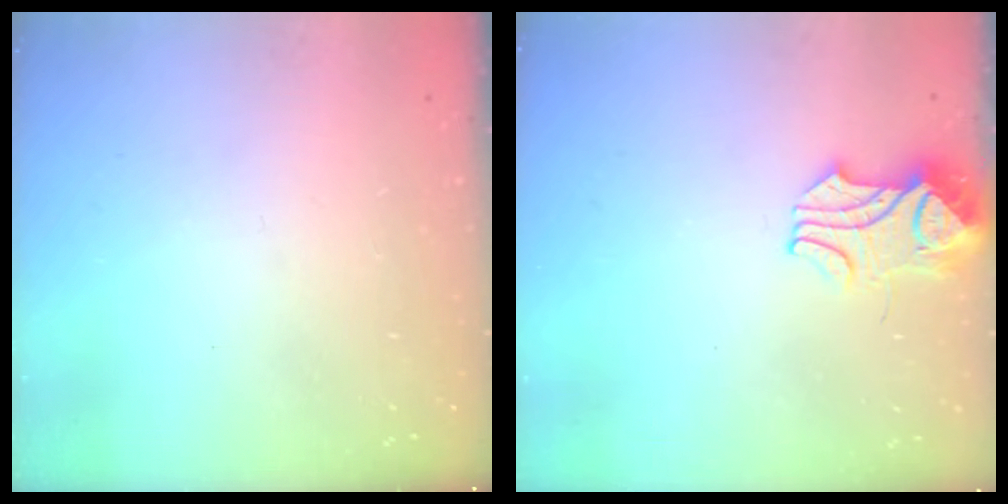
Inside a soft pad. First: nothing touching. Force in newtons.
{"total": 3.7, "press": 3.6, "slide": 0.5}